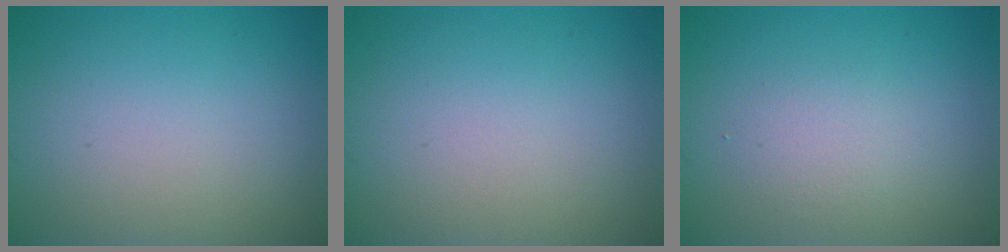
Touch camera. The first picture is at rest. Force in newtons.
{"total": 0.0}
{"total": 1.7, "press": 1.7, "slide": 0.1}